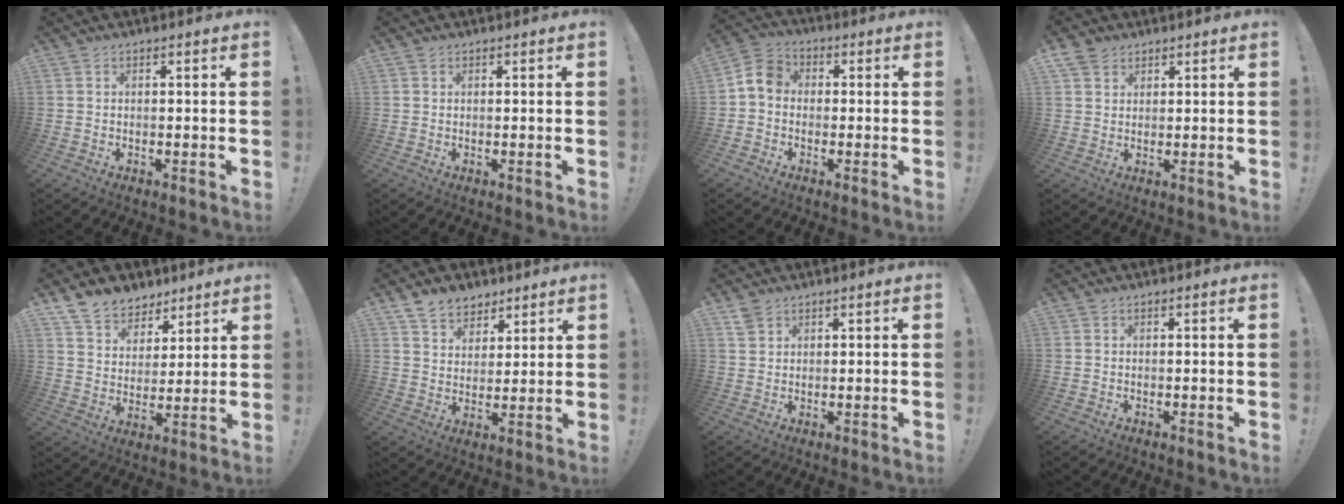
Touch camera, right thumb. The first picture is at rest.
{"total": 0.6, "force": [0.4, 0.4, 0.0], "torque": [0.004, -0.001, 0.007]}
{"total": 6.8, "force": [-0.5, 5.3, 4.2], "torque": [-0.084, 0.018, -0.005]}
{"total": 4.6, "force": [3.1, 3.2, 1.2], "torque": [-0.022, -0.011, 0.059]}
{"total": 10.2, "force": [7.6, 6.5, 1.8], "torque": [-0.037, -0.057, 0.150]}
{"total": 8.5, "force": [6.2, 5.6, 1.5], "torque": [-0.030, -0.040, 0.123]}
{"total": 2.9, "force": [2.3, 1.6, 0.9], "torque": [-0.017, -0.009, 0.045]}
{"total": 0.0}